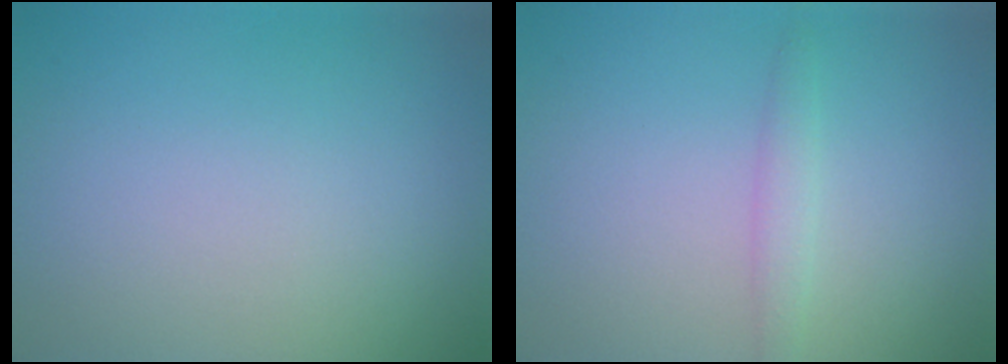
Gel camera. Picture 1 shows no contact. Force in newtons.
{"total": 1.3, "press": 1.3, "slide": 0.1}